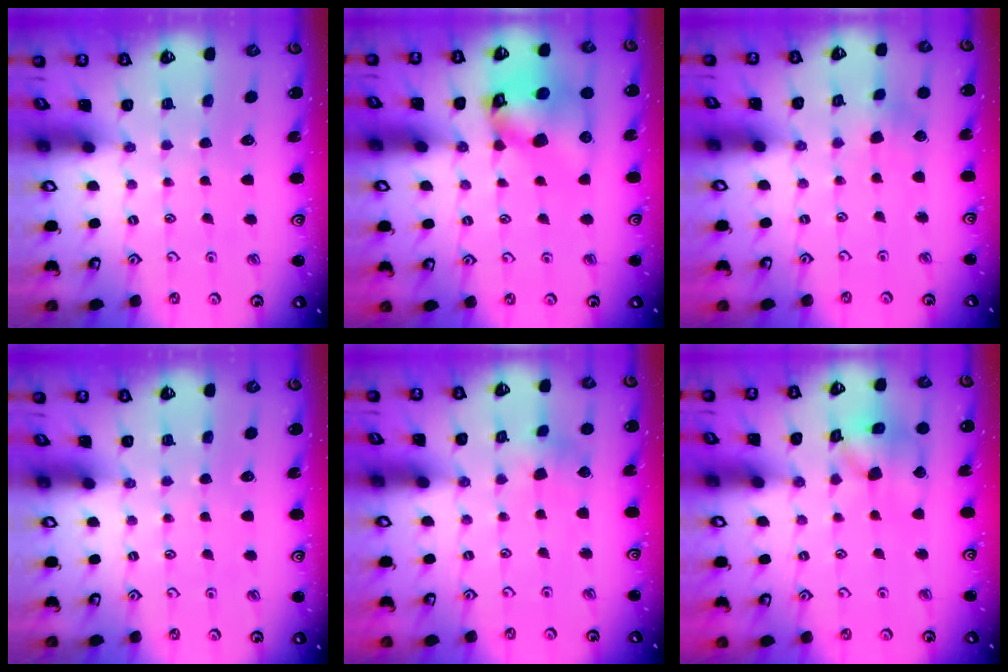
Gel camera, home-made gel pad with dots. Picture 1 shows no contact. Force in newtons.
{"total": 14.2, "press": 14.0, "slide": 2.0}
{"total": 2.5, "press": 2.5, "slide": 0.4}
{"total": 0.0}
{"total": 3.0, "press": 3.0, "slide": 0.4}
{"total": 13.8, "press": 13.6, "slide": 2.0}